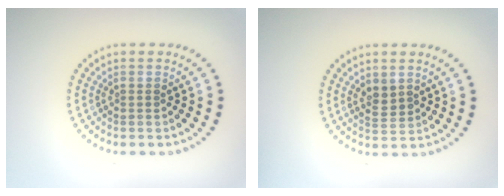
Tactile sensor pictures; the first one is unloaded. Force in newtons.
{"total": 1.8, "press": 1.6, "slide": 0.7}